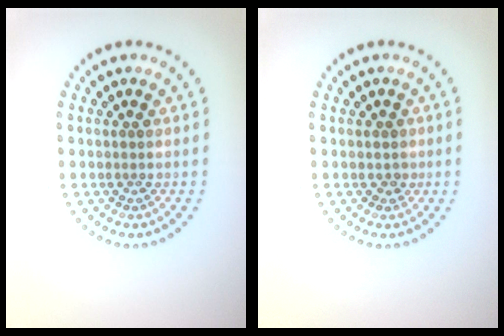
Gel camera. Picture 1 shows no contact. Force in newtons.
{"total": 0.7, "press": 0.5, "slide": 0.5}